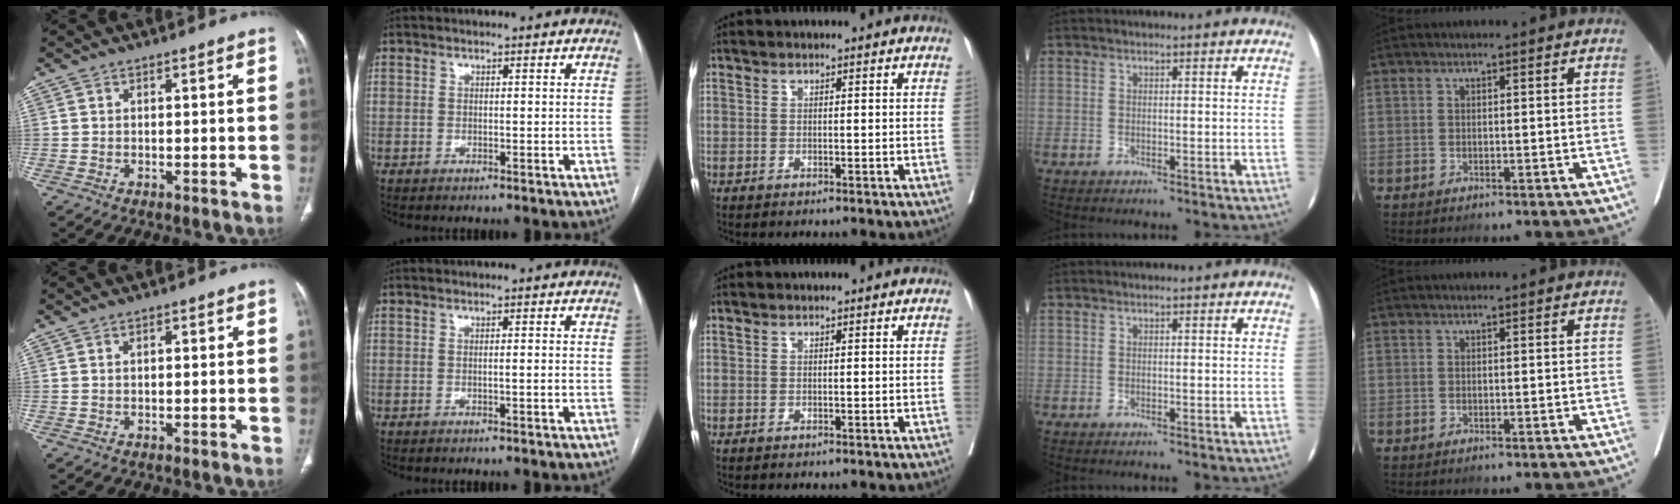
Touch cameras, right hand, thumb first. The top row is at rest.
{"thumb": {"total": 0.7, "force": [0.2, 0.4, 0.5], "torque": [-0.008, 0.003, 0.004]}, "index": {"total": 0.8, "force": [-0.1, -0.1, 0.8], "torque": [-0.013, 0.000, 0.000]}}